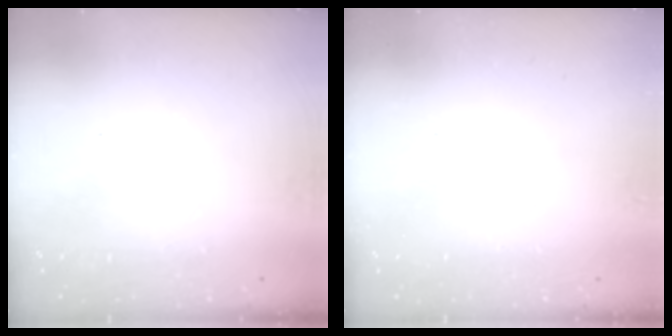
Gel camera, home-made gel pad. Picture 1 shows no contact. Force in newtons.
{"total": 0.0}